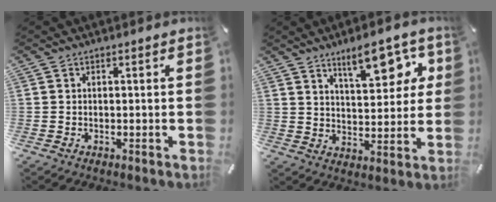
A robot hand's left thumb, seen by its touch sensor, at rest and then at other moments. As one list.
[{"total": 12.1, "force": [7.2, 5.5, 8.0], "torque": [-0.093, -0.037, 0.117]}]